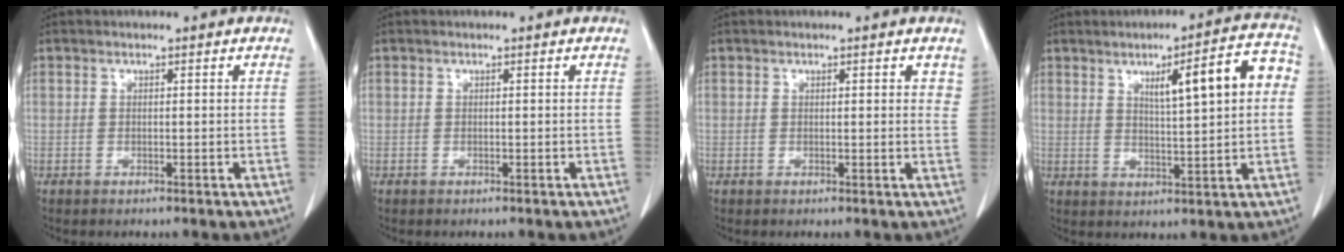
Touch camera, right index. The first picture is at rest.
{"total": 0.0}
{"total": 2.3, "force": [1.5, 0.9, 1.6], "torque": [-0.008, -0.001, 0.013]}
{"total": 10.2, "force": [2.5, 1.5, 9.8], "torque": [-0.135, 0.022, 0.036]}